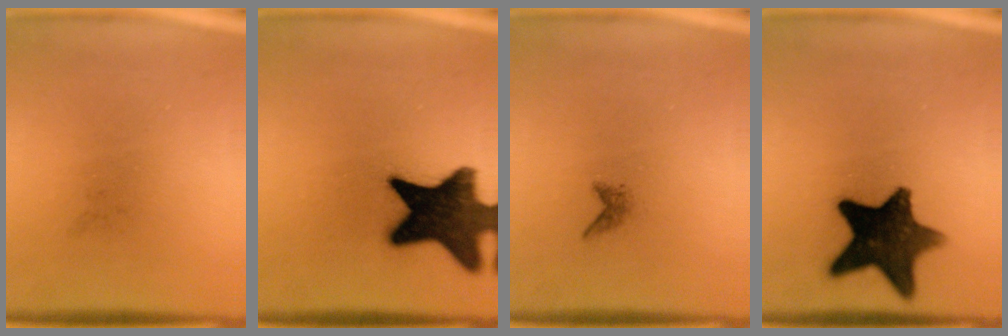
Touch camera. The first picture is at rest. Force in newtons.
{"total": 19.3}
{"total": 0.8}
{"total": 13.8}